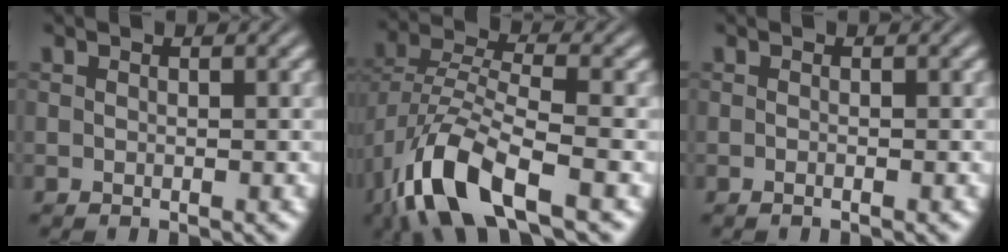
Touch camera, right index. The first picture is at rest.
{"total": 8.0, "force": [-3.3, 3.5, 6.3], "torque": [-0.143, -0.036, -0.035]}
{"total": 0.6, "force": [-0.5, -0.1, 0.3], "torque": [-0.006, 0.002, -0.010]}